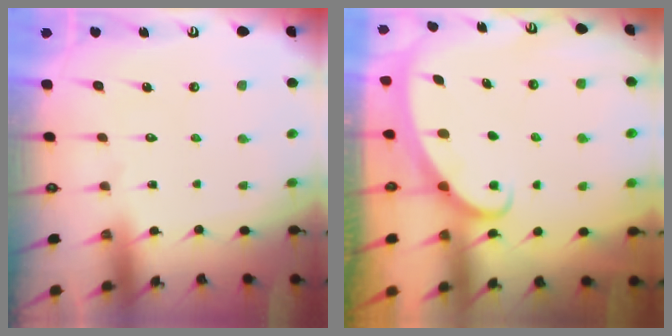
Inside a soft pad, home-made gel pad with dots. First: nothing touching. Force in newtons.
{"total": 2.2, "press": 2.2, "slide": 0.4}